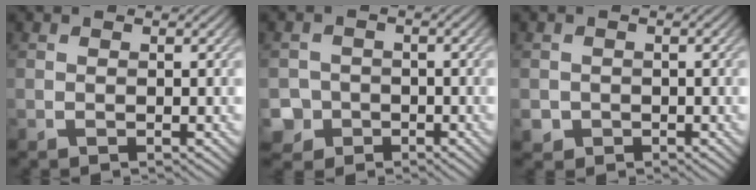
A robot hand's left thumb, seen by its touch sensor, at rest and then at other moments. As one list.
[{"total": 4.0, "force": [-2.0, 3.4, 0.4], "torque": [-0.005, 0.000, -0.045]}, {"total": 1.7, "force": [-0.7, 1.6, 0.2], "torque": [-0.002, -0.008, -0.016]}]